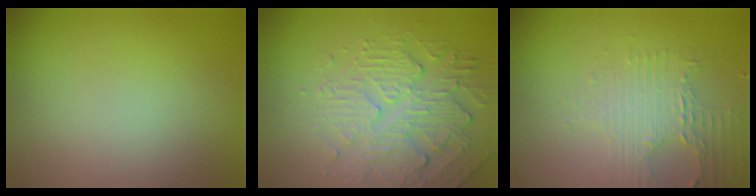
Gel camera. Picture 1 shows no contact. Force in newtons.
{"total": 4.9, "press": 3.7, "slide": 3.3}
{"total": 3.5, "press": 2.6, "slide": 2.4}